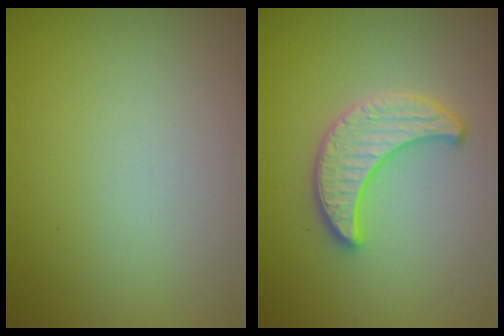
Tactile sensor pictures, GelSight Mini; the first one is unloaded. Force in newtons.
{"total": 3.5, "press": 3.4, "slide": 0.6}